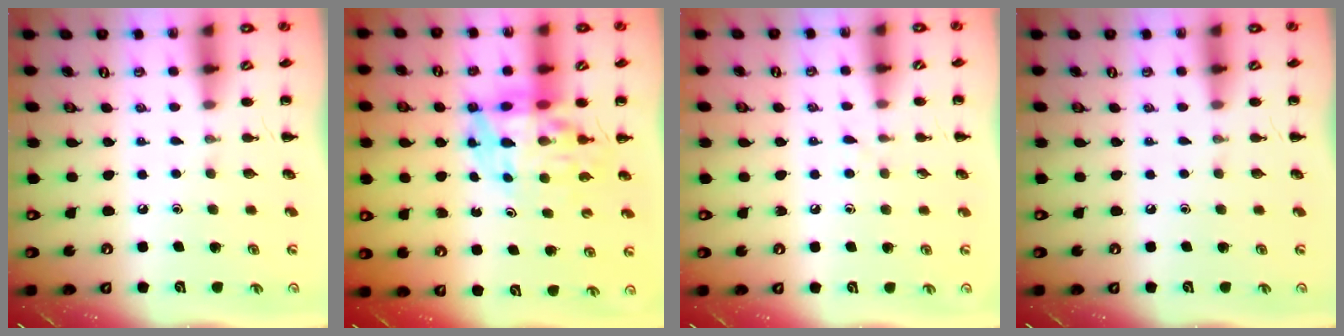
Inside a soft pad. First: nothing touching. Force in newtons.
{"total": 11.0, "press": 10.5, "slide": 3.2}
{"total": 3.9, "press": 3.5, "slide": 1.7}
{"total": 0.0}